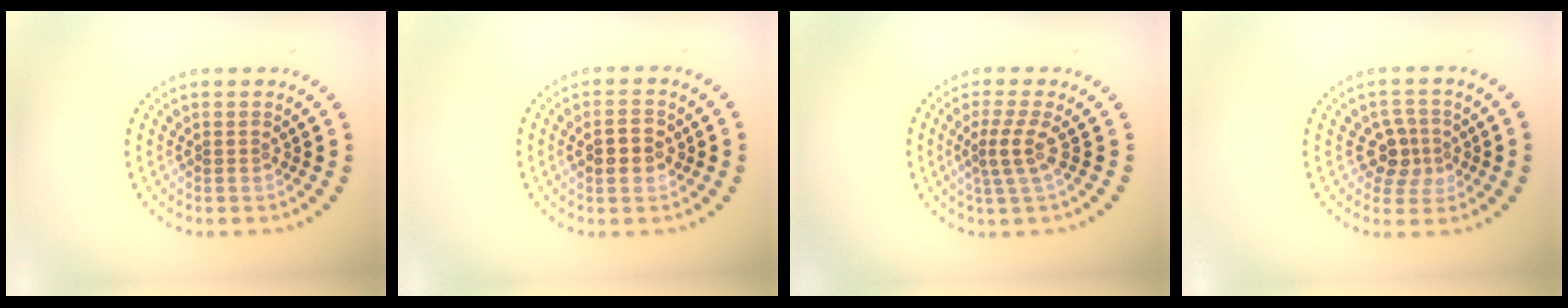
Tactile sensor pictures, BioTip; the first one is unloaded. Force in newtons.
{"total": 2.8, "press": 2.8, "slide": 0.2}
{"total": 2.6, "press": 1.8, "slide": 1.9}
{"total": 2.8, "press": 2.5, "slide": 1.2}